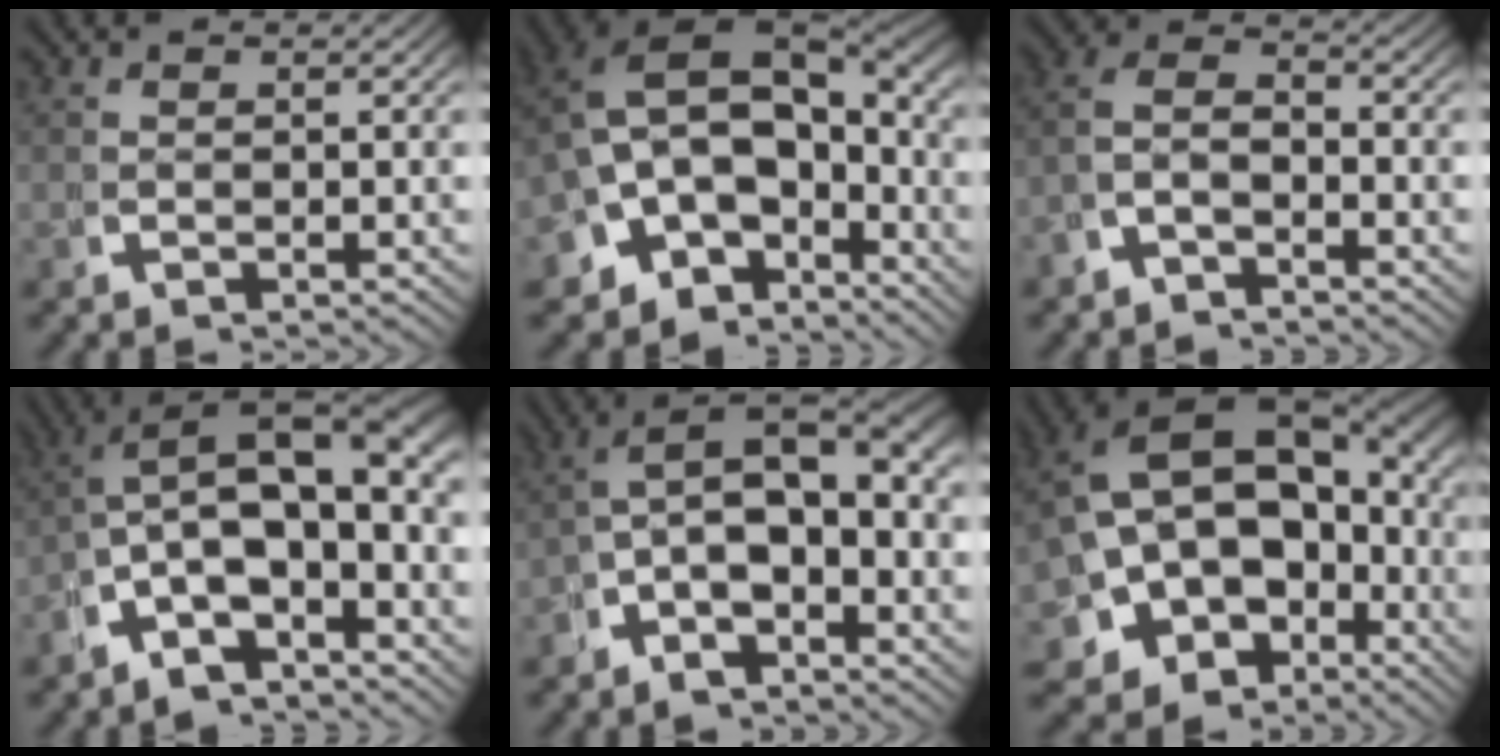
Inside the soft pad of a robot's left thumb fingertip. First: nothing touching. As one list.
[{"total": 14.4, "force": [-0.5, 10.7, 9.6], "torque": [-0.204, -0.039, -0.006]}, {"total": 5.0, "force": [-0.9, 3.6, 3.3], "torque": [-0.065, -0.013, -0.026]}, {"total": 11.4, "force": [-0.4, 7.5, 8.6], "torque": [-0.148, -0.023, -0.009]}, {"total": 10.3, "force": [0.8, 6.8, 7.6], "torque": [-0.119, 0.003, -0.006]}, {"total": 18.3, "force": [-0.9, 13.9, 11.8], "torque": [-0.235, -0.047, -0.005]}]